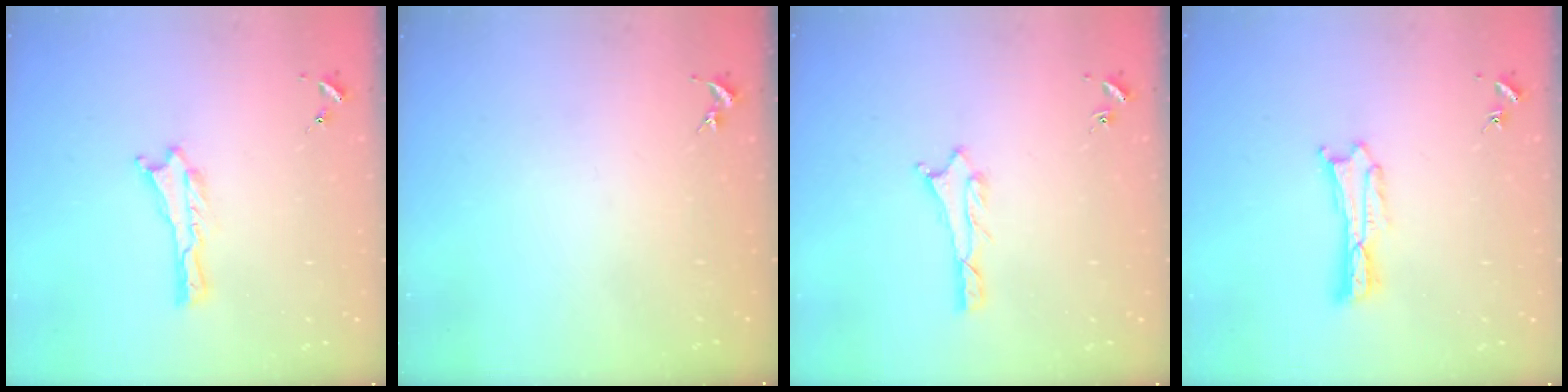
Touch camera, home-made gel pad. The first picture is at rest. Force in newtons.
{"total": 0.0}
{"total": 1.1, "press": 1.0, "slide": 0.1}
{"total": 0.9, "press": 0.9, "slide": 0.2}